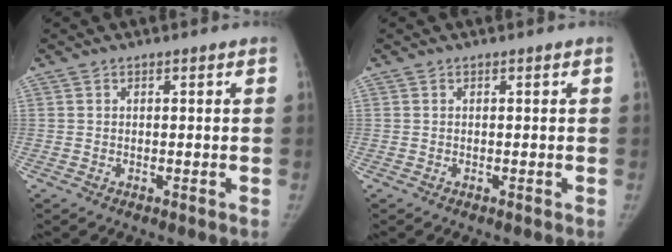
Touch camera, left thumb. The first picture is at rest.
{"total": 0.0}